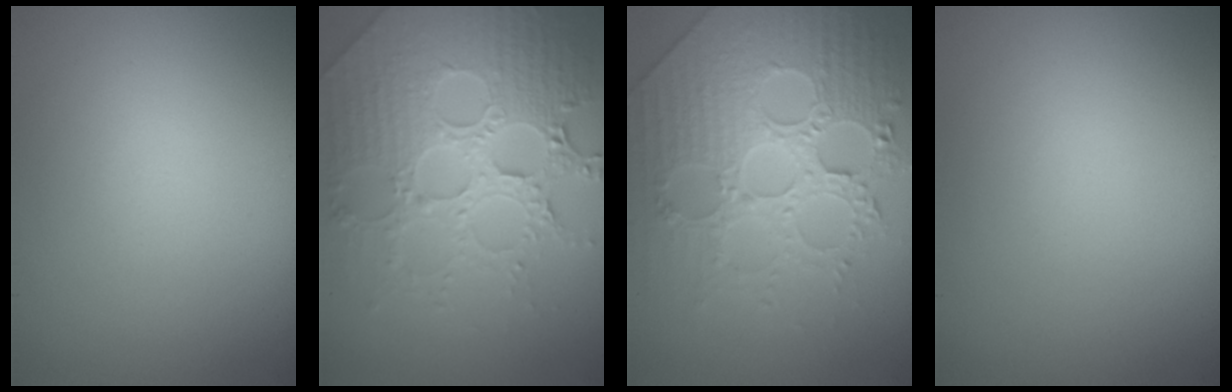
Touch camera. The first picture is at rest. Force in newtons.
{"total": 8.2, "press": 5.9, "slide": 5.7}
{"total": 7.7, "press": 6.1, "slide": 4.6}
{"total": 0.0}